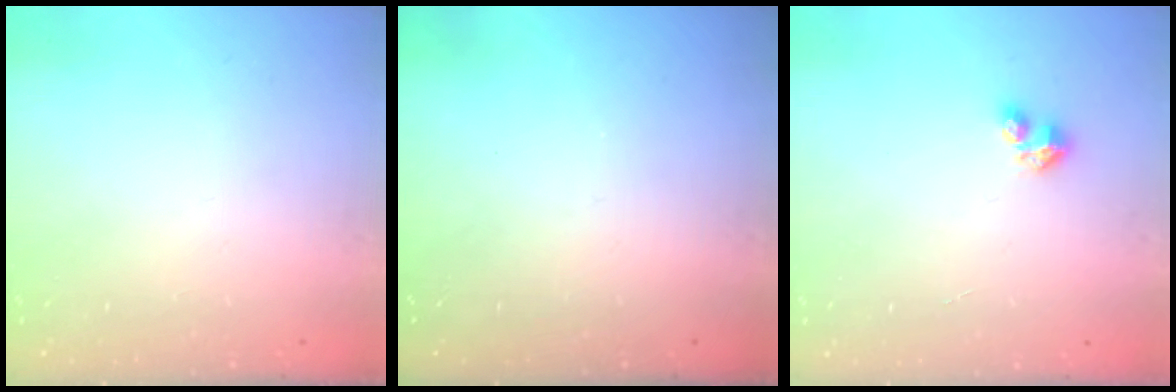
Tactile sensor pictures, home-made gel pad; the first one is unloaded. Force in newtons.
{"total": 0.0}
{"total": 2.7, "press": 2.7, "slide": 0.3}